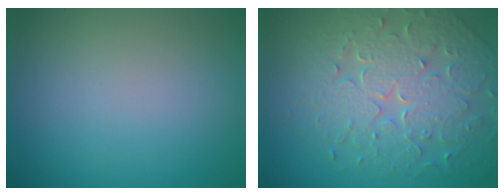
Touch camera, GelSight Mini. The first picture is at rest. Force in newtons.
{"total": 8.0, "press": 5.7, "slide": 5.6}